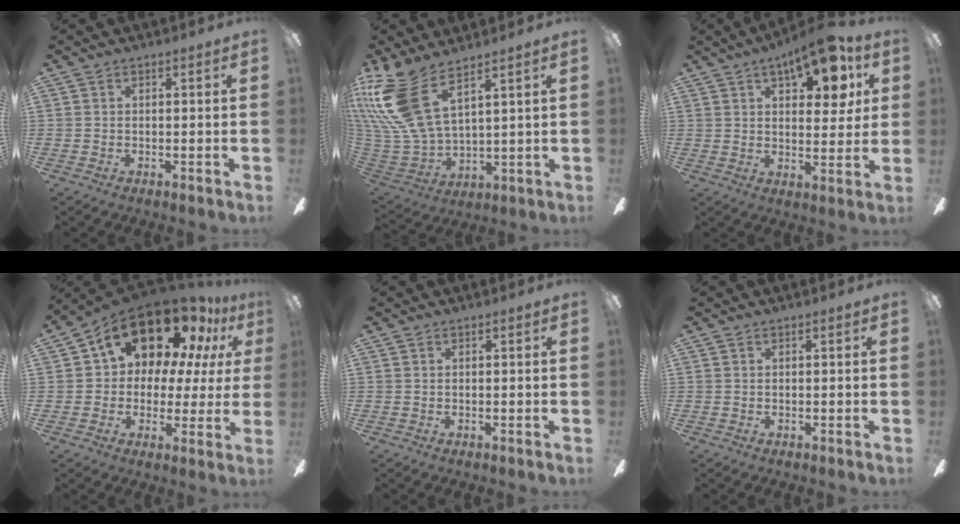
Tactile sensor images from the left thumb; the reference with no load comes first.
{"total": 19.2, "force": [10.8, 8.2, 13.6], "torque": [-0.316, -0.062, 0.194]}
{"total": 13.7, "force": [7.7, 5.8, 9.7], "torque": [-0.123, -0.031, 0.126]}
{"total": 19.6, "force": [12.8, 11.0, 9.9], "torque": [-0.155, -0.083, 0.227]}
{"total": 0.0}
{"total": 0.0}